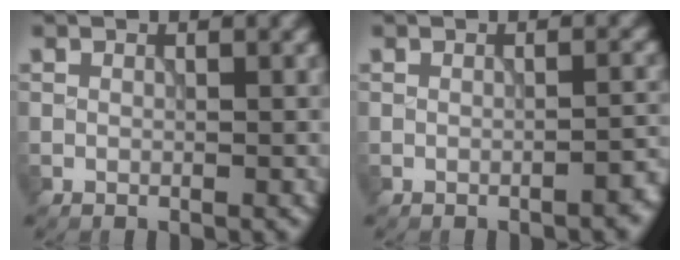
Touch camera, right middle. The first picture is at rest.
{"total": 1.6, "force": [-1.1, 0.4, 1.0], "torque": [-0.009, 0.008, -0.016]}